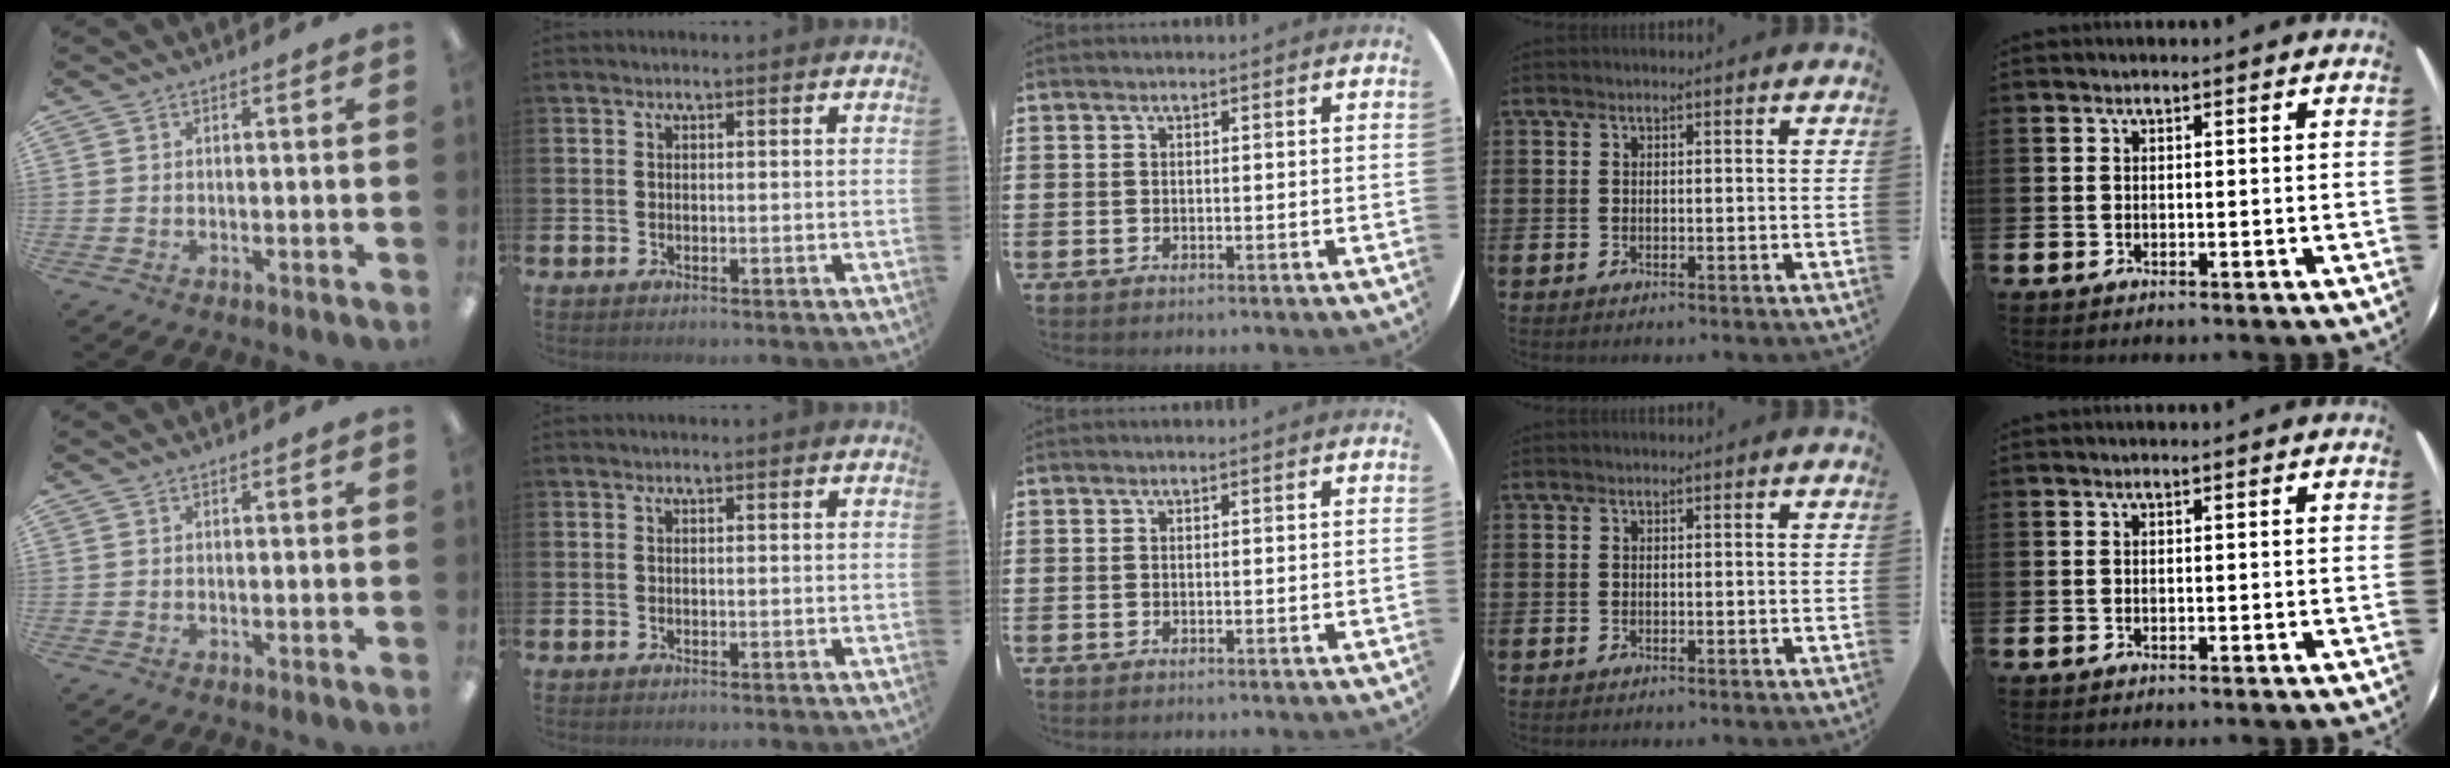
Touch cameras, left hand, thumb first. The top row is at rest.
{}